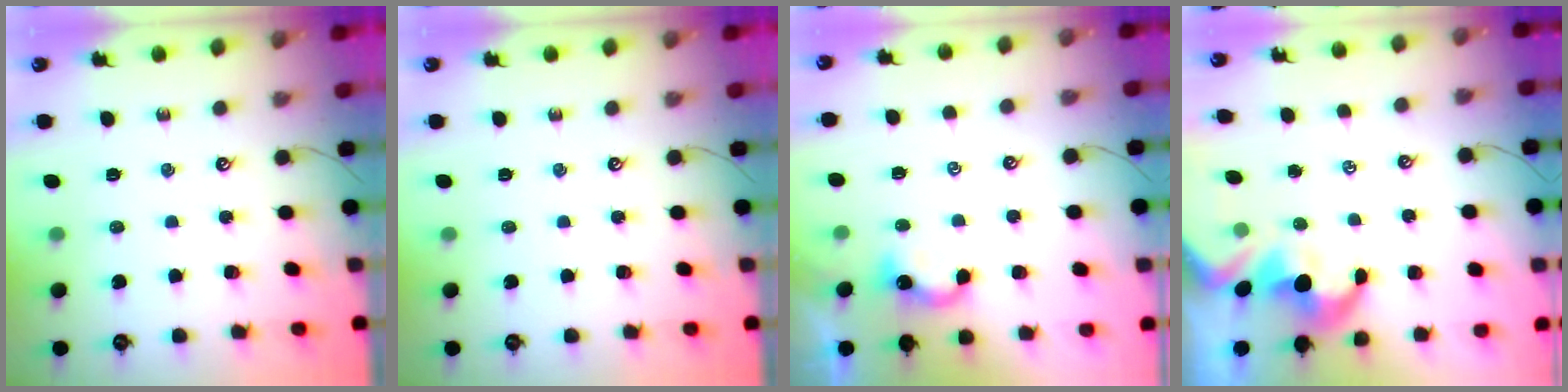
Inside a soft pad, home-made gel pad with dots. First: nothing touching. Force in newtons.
{"total": 0.0}
{"total": 1.8, "press": 1.8, "slide": 0.3}
{"total": 3.1, "press": 2.8, "slide": 1.2}